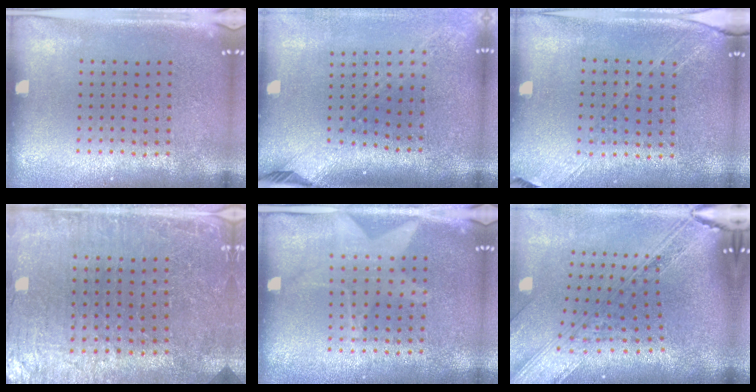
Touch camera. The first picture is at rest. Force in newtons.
{"total": 2.2, "press": 1.6, "slide": 1.5}
{"total": 1.4, "press": 1.3, "slide": 0.6}
{"total": 2.0, "press": 2.0, "slide": 0.3}
{"total": 1.1, "press": 1.0, "slide": 0.4}
{"total": 4.1, "press": 2.9, "slide": 2.9}